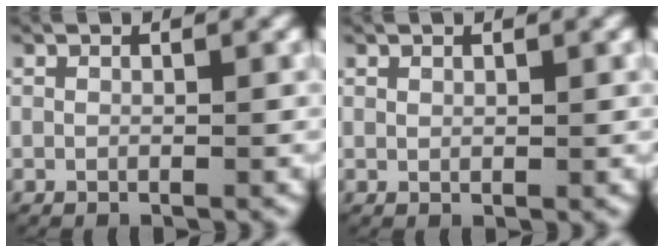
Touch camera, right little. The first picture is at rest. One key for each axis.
{"total": 0.5, "fx": 0.4, "fy": 0.2, "fz": 0.2, "tx": -0.001, "ty": 0.000, "tz": 0.010}